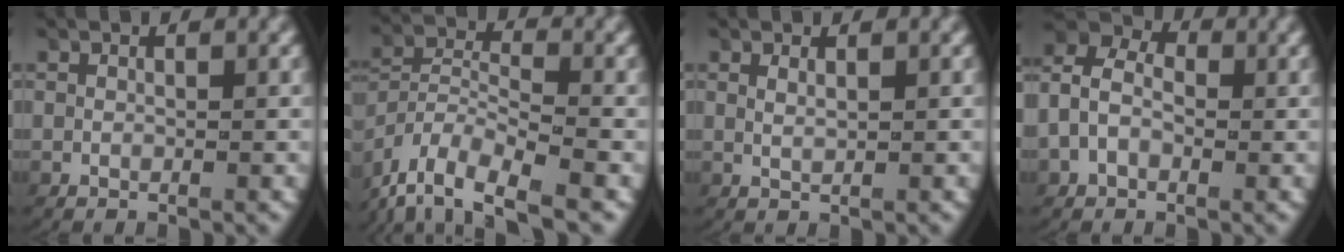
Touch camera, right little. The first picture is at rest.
{"total": 8.1, "force": [-4.7, 5.0, 4.2], "torque": [-0.102, -0.028, -0.076]}
{"total": 0.7, "force": [0.5, -0.1, 0.5], "torque": [-0.014, -0.005, 0.016]}
{"total": 6.8, "force": [0.9, 5.6, 3.9], "torque": [-0.079, 0.010, 0.002]}